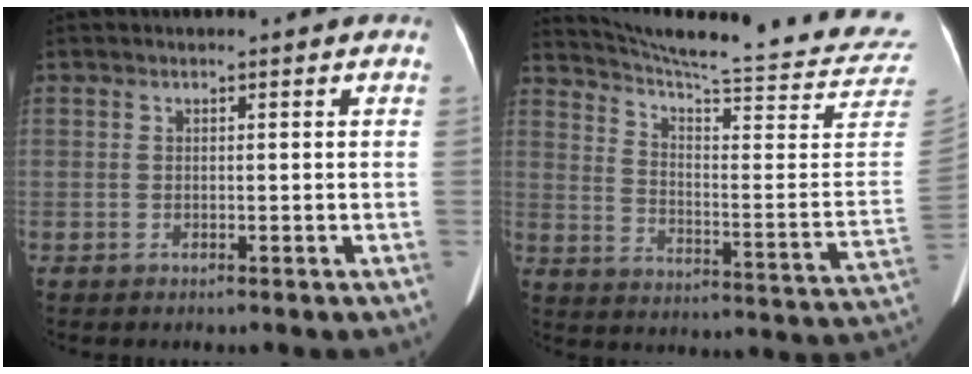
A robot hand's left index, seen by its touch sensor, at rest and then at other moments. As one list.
[{"total": 27.8, "force": [25.6, -1.0, 10.9], "torque": [-0.176, -0.134, 0.323]}]